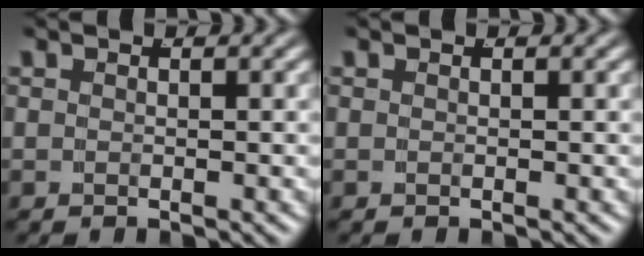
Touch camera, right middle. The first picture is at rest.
{"total": 0.0}